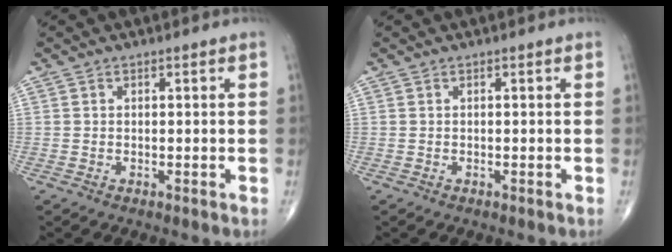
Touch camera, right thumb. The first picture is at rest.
{"total": 0.0}